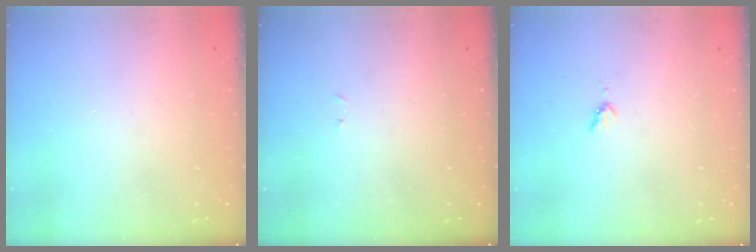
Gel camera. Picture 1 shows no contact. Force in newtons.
{"total": 3.0, "press": 2.9, "slide": 0.4}
{"total": 3.8, "press": 3.7, "slide": 0.6}